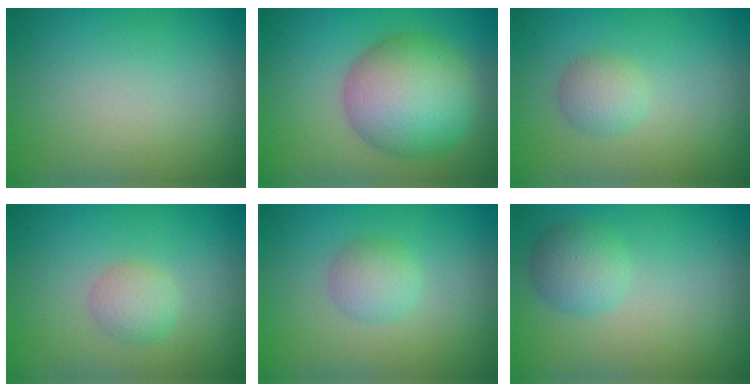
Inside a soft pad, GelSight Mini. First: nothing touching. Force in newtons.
{"total": 8.8, "press": 8.8, "slide": 0.1}
{"total": 2.0, "press": 2.0, "slide": 0.1}
{"total": 2.0, "press": 2.0, "slide": 0.0}
{"total": 2.1, "press": 2.1, "slide": 0.1}
{"total": 2.7, "press": 2.7, "slide": 0.2}